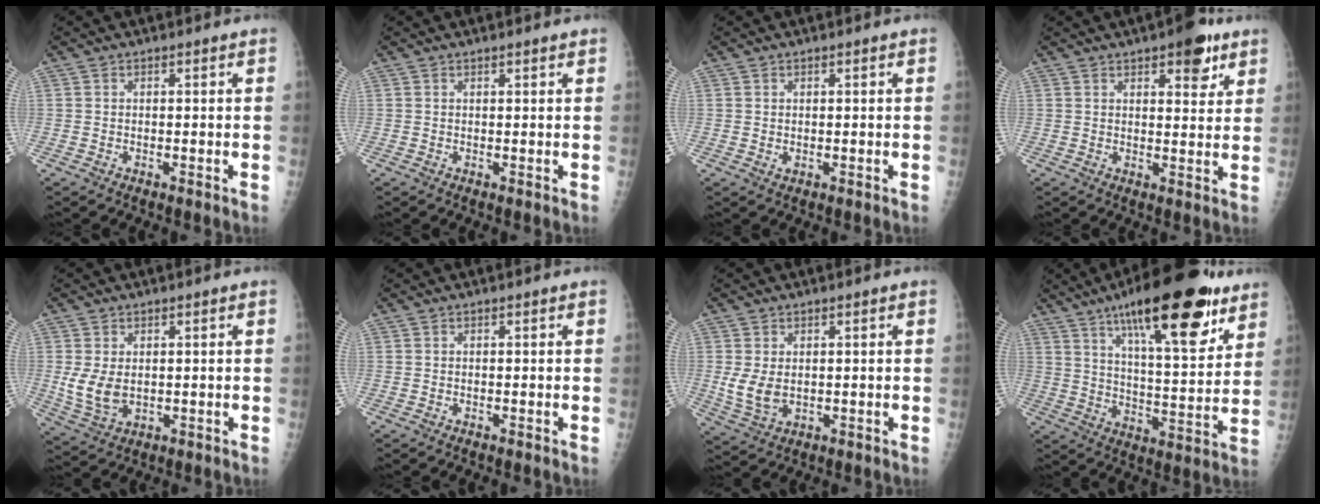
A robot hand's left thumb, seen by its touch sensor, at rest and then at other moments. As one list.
[{"total": 1.1, "force": [0.9, 0.1, 0.7], "torque": [-0.007, 0.000, 0.013]}, {"total": 0.9, "force": [0.2, 0.4, 0.8], "torque": [-0.014, -0.002, 0.009]}, {"total": 7.6, "force": [4.4, 3.0, 5.4], "torque": [-0.049, -0.018, 0.054]}, {"total": 6.1, "force": [0.4, 3.9, 4.7], "torque": [-0.086, -0.010, 0.021]}, {"total": 0.0}, {"total": 5.3, "force": [0.4, 3.3, 4.1], "torque": [-0.076, -0.008, 0.020]}, {"total": 25.2, "force": [14.9, 7.5, 19.0], "torque": [-0.268, -0.047, 0.231]}]